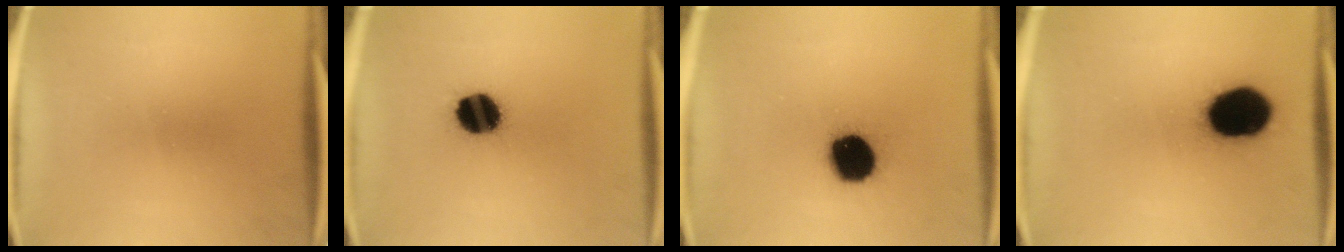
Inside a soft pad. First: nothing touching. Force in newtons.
{"total": 12.0}
{"total": 15.9}
{"total": 19.5}